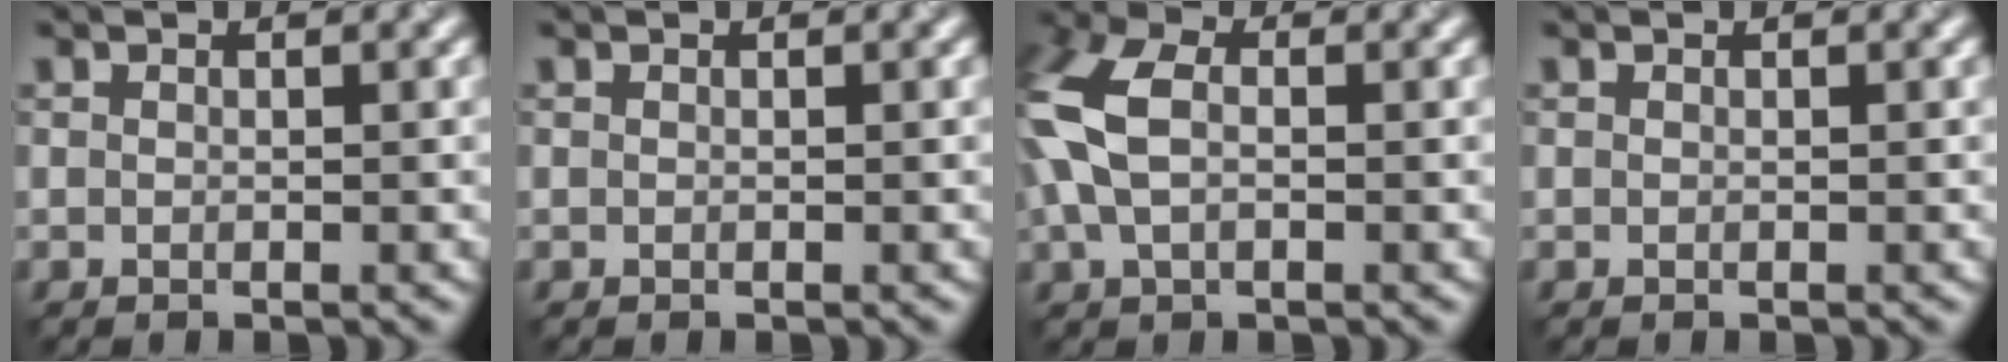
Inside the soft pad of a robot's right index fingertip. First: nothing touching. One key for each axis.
{"total": 0.0}
{"total": 6.2, "fx": 0.0, "fy": 3.8, "fz": 4.8, "tx": -0.145, "ty": 0.022, "tz": 0.004}
{"total": 0.0}